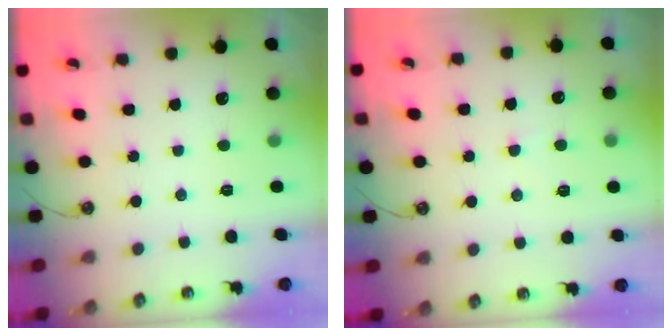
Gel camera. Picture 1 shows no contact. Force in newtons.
{"total": 5.6, "press": 5.6, "slide": 0.5}